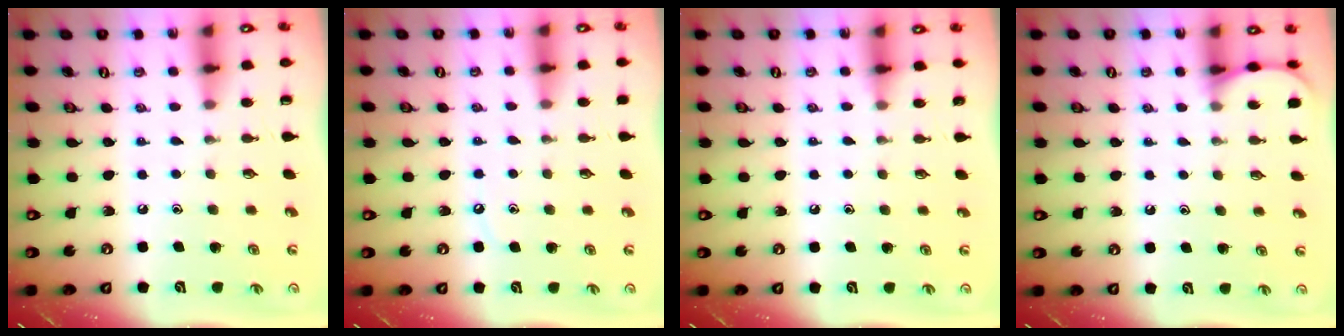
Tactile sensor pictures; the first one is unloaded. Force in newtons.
{"total": 3.4, "press": 3.3, "slide": 0.5}
{"total": 4.0, "press": 3.9, "slide": 0.5}
{"total": 3.9, "press": 3.8, "slide": 0.5}